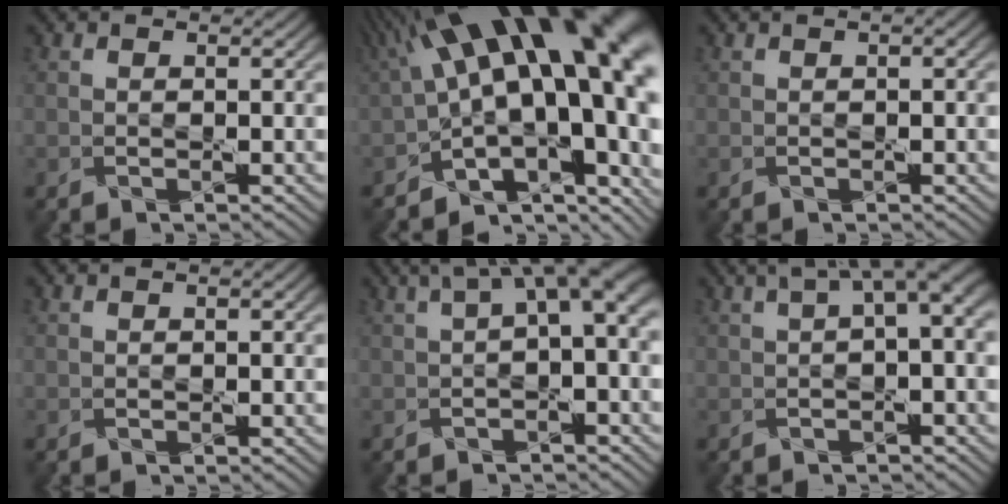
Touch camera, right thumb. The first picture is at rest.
{"total": 21.4, "force": [2.0, 8.9, 19.3], "torque": [-0.262, -0.014, 0.056]}
{"total": 1.1, "force": [0.4, 0.2, 1.1], "torque": [-0.018, 0.006, 0.003]}
{"total": 0.6, "force": [0.2, 0.1, 0.6], "torque": [-0.008, 0.007, 0.004]}
{"total": 6.7, "force": [1.7, 1.9, 6.2], "torque": [-0.090, 0.018, 0.025]}
{"total": 5.7, "force": [1.7, 1.4, 5.2], "torque": [-0.070, 0.019, 0.027]}